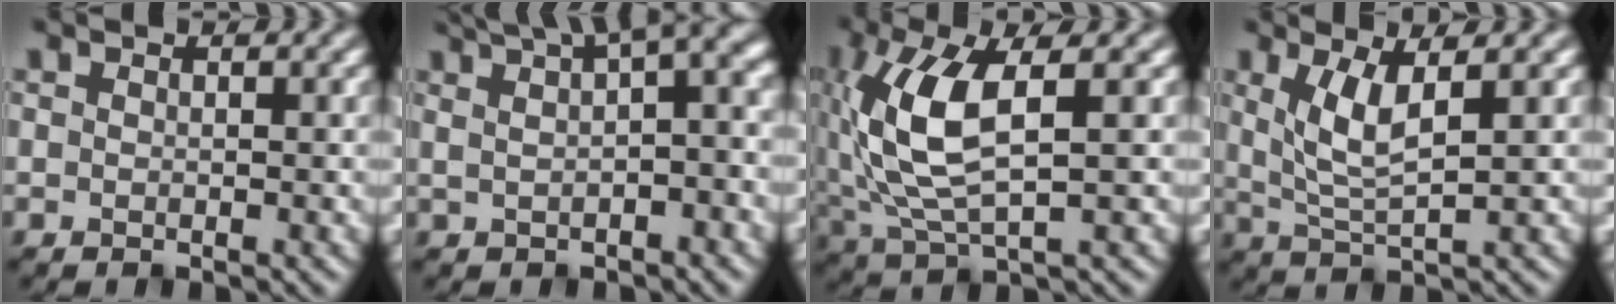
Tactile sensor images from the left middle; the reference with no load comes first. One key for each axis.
{"total": 7.2, "fx": 3.6, "fy": 2.0, "fz": 5.9, "tx": -0.081, "ty": 0.026, "tz": 0.061}
{"total": 7.6, "fx": 1.0, "fy": 3.2, "fz": 6.9, "tx": -0.163, "ty": 0.002, "tz": 0.021}
{"total": 3.5, "fx": 1.1, "fy": 0.9, "fz": 3.3, "tx": -0.073, "ty": -0.008, "tz": 0.027}